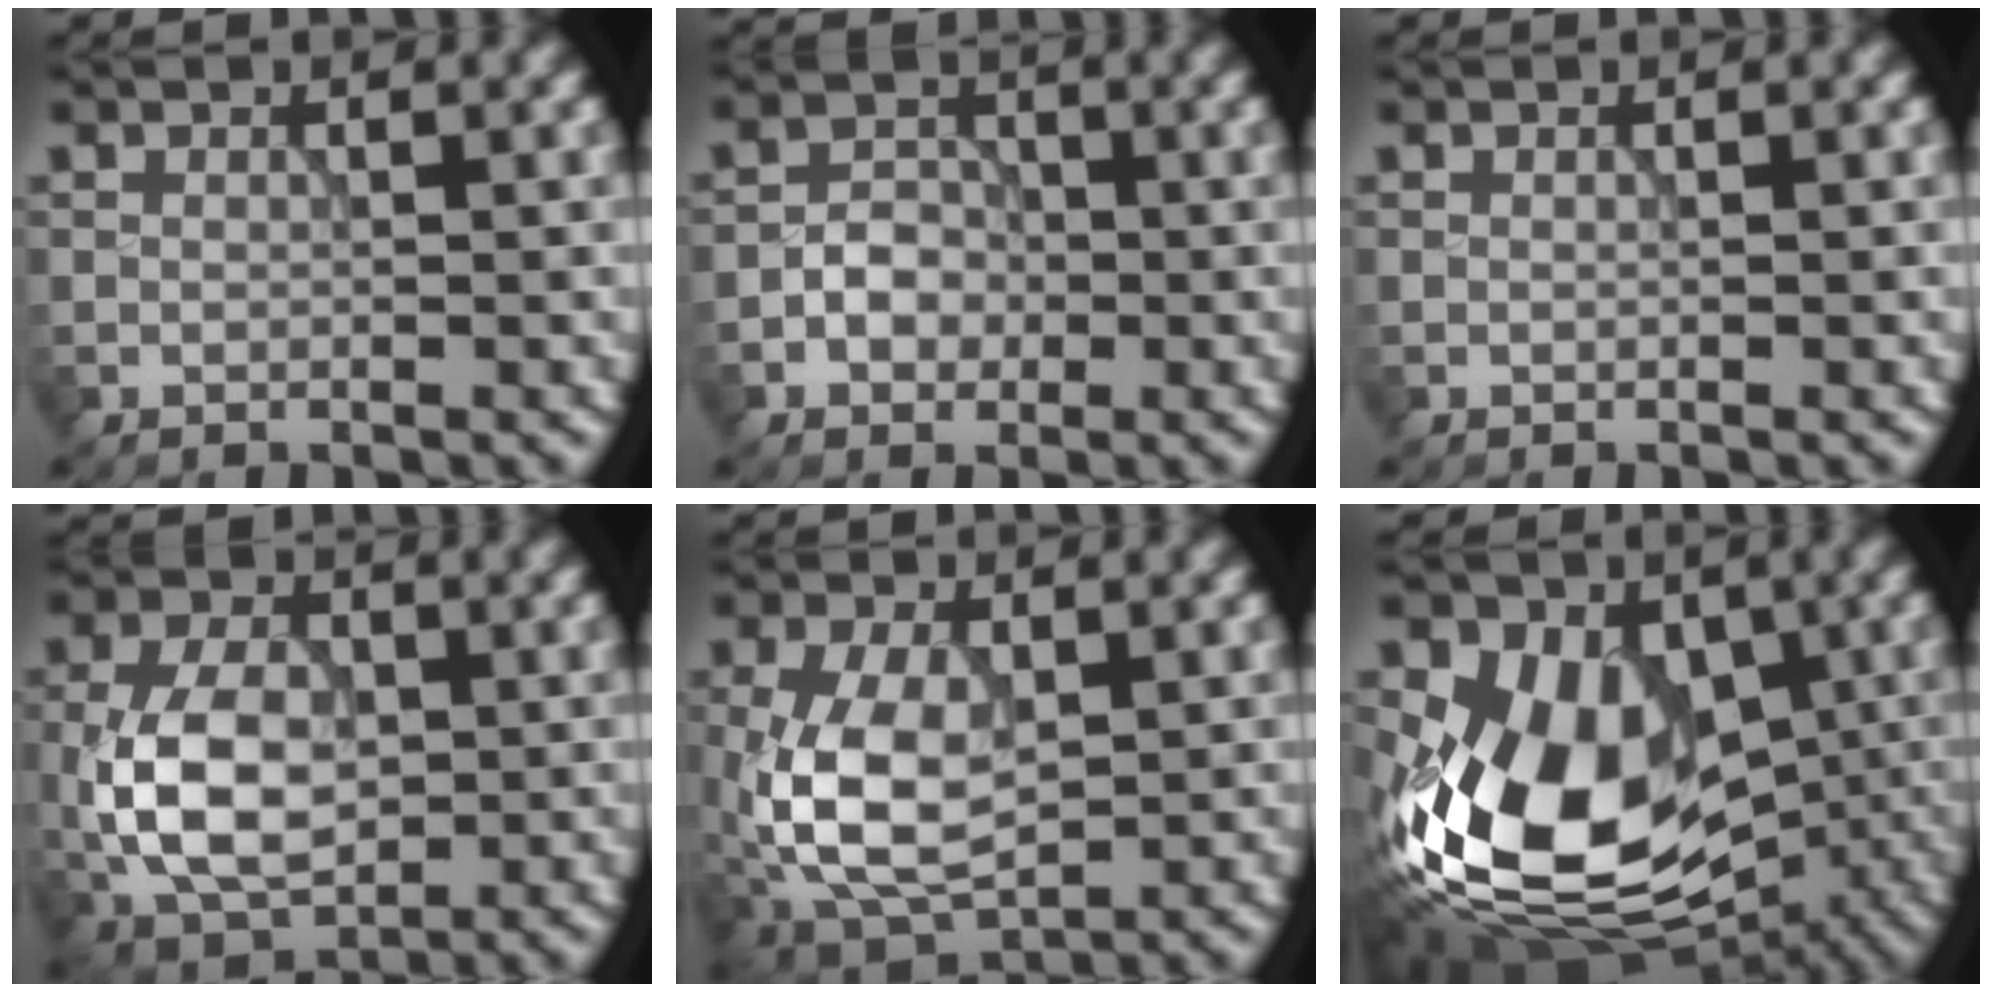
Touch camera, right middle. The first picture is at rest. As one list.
[{"total": 2.1, "force": [-0.8, 1.8, 0.9], "torque": [-0.009, 0.005, -0.017]}, {"total": 0.0}, {"total": 7.0, "force": [-0.6, 4.5, 5.3], "torque": [-0.116, 0.002, -0.014]}, {"total": 6.9, "force": [-0.4, 4.0, 5.6], "torque": [-0.123, 0.001, -0.007]}, {"total": 14.3, "force": [-1.6, 10.3, 9.8], "torque": [-0.173, -0.013, -0.032]}]